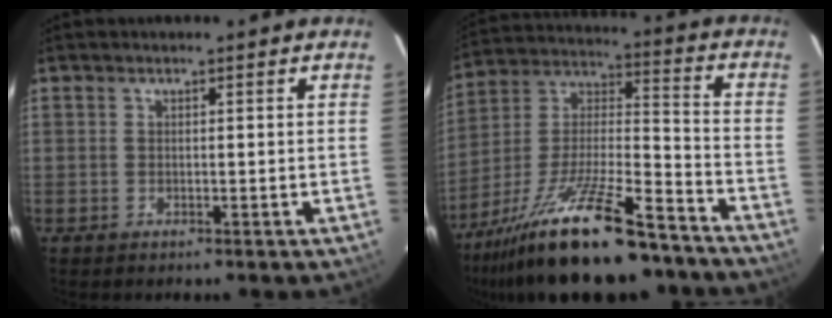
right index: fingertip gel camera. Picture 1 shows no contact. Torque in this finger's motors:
{"motor_torque": [1.47, -0.67, 1.05, 0.21]}